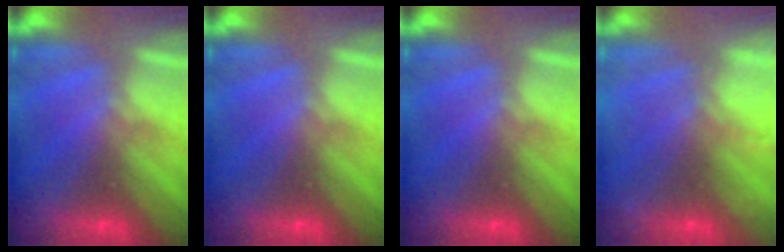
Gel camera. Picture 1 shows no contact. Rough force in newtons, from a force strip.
{"total": 0.0}
{"total": 0.0}
{"total": 8.7}